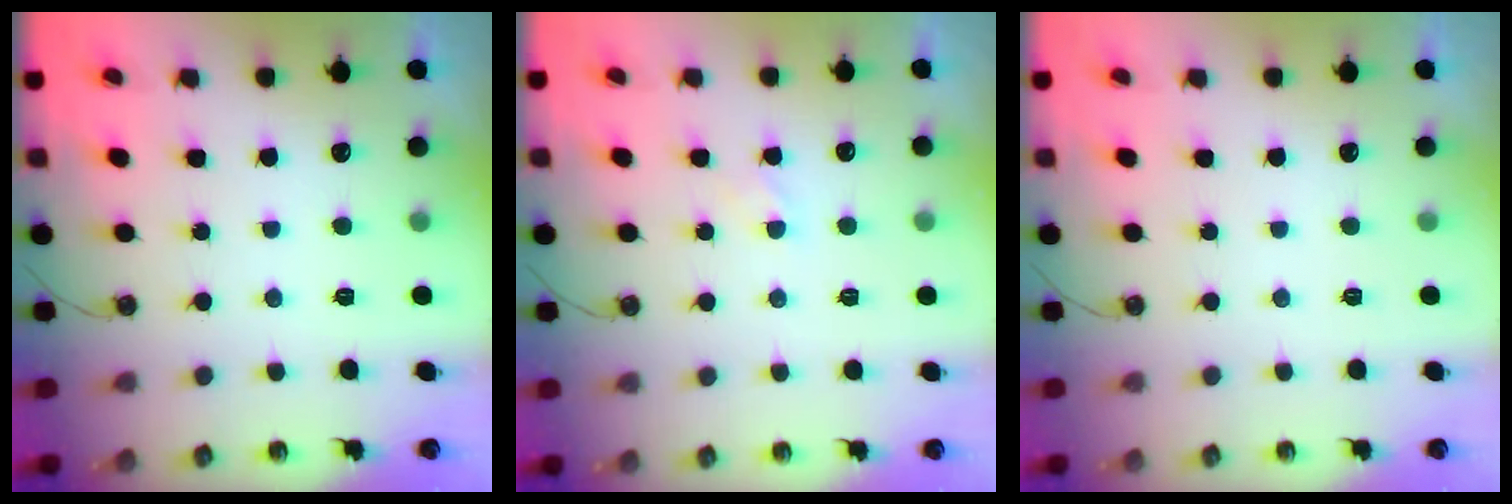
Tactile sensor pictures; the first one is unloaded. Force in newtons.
{"total": 2.2, "press": 2.2, "slide": 0.3}
{"total": 0.0}